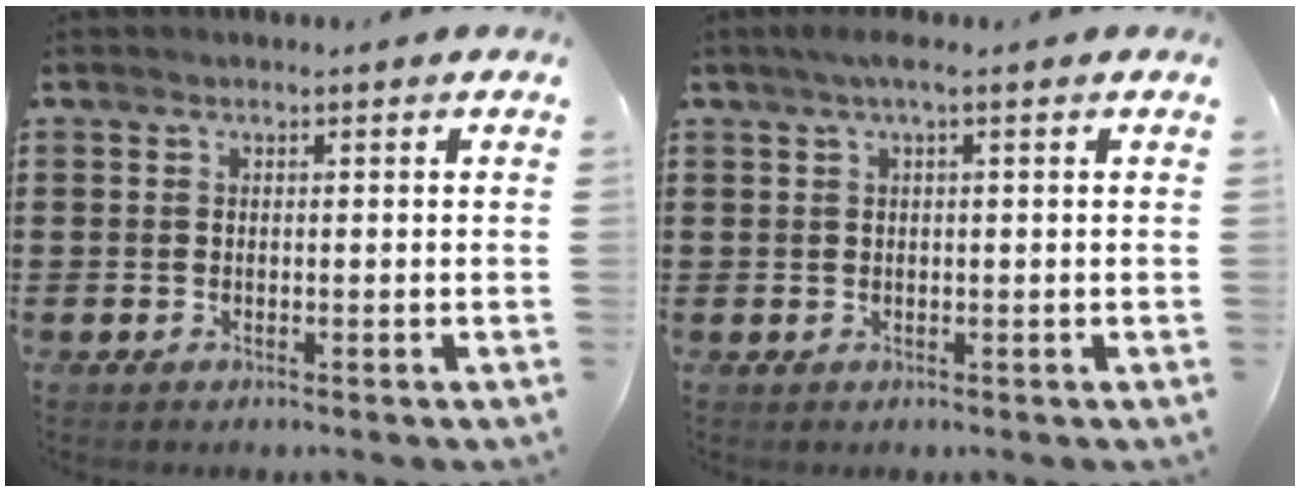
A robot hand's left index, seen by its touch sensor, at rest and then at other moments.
{"total": 1.7, "force": [0.6, 0.1, 1.6], "torque": [-0.031, 0.001, 0.011]}